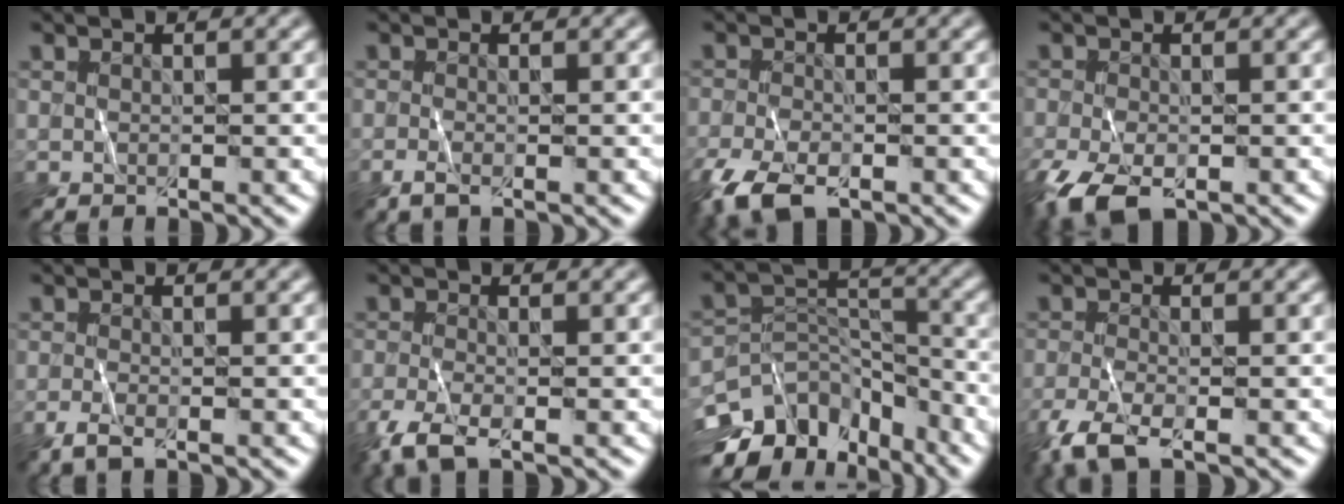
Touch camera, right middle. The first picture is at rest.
{"total": 1.4, "force": [-0.7, 0.4, 1.2], "torque": [-0.026, -0.003, -0.016]}
{"total": 5.4, "force": [-3.5, 2.4, 3.3], "torque": [-0.069, -0.015, -0.071]}
{"total": 5.6, "force": [-3.2, 2.8, 3.6], "torque": [-0.080, -0.014, -0.059]}
{"total": 1.9, "force": [-1.1, 0.5, 1.5], "torque": [-0.035, -0.002, -0.024]}
{"total": 3.6, "force": [-2.2, 1.2, 2.6], "torque": [-0.064, -0.010, -0.051]}
{"total": 10.0, "force": [-6.5, 6.0, 4.7], "torque": [-0.080, 0.009, -0.117]}
{"total": 4.2, "force": [-2.6, 1.3, 3.0], "torque": [-0.072, -0.012, -0.061]}